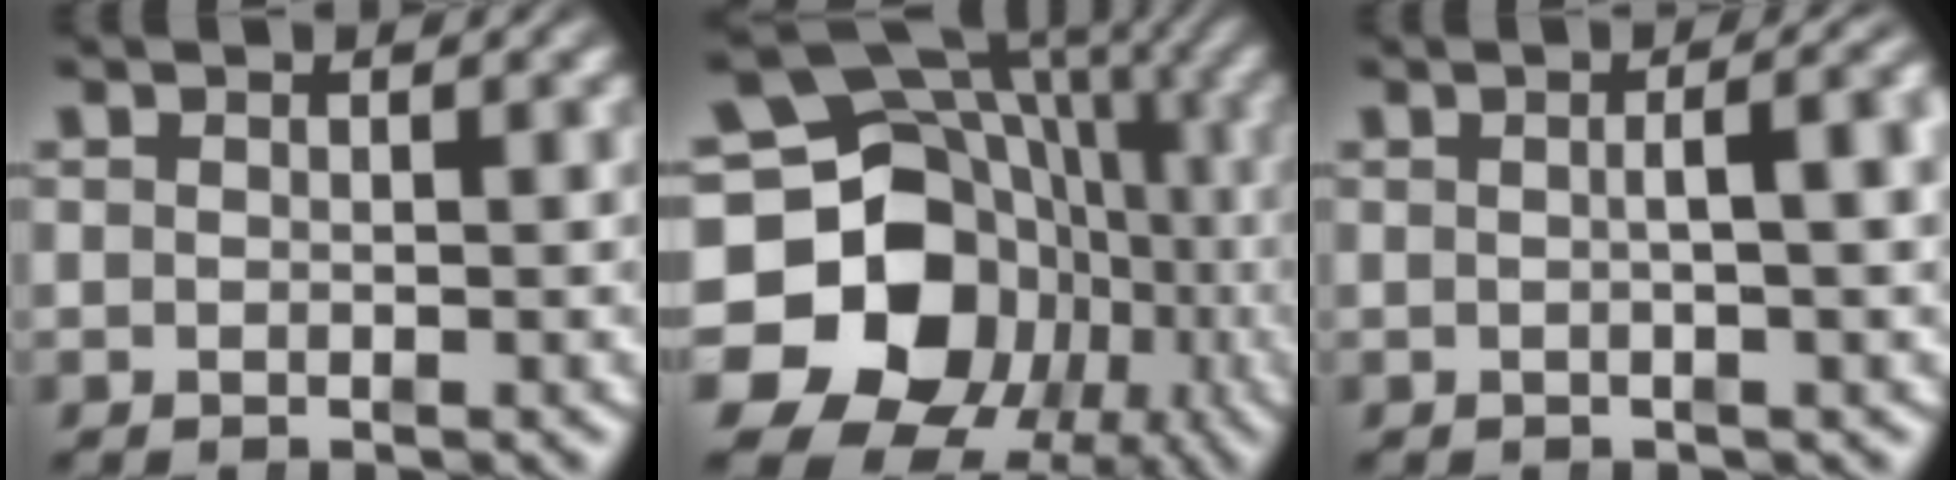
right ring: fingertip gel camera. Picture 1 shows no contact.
{"total": 20.9, "force": [-3.6, 16.7, 12.0], "torque": [-0.228, -0.086, -0.035]}
{"total": 3.3, "force": [0.0, 0.2, 3.3], "torque": [-0.026, 0.016, -0.006]}